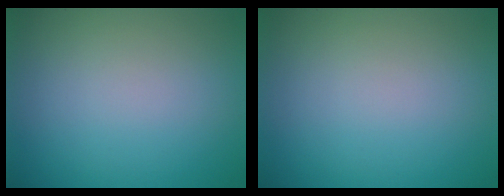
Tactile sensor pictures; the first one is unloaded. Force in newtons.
{"total": 0.0}